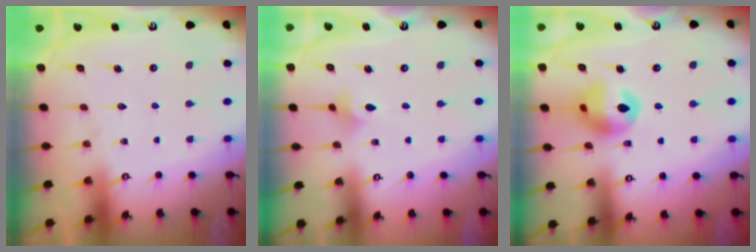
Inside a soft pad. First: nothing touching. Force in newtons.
{"total": 3.6, "press": 3.5, "slide": 0.8}
{"total": 13.3, "press": 13.2, "slide": 1.6}